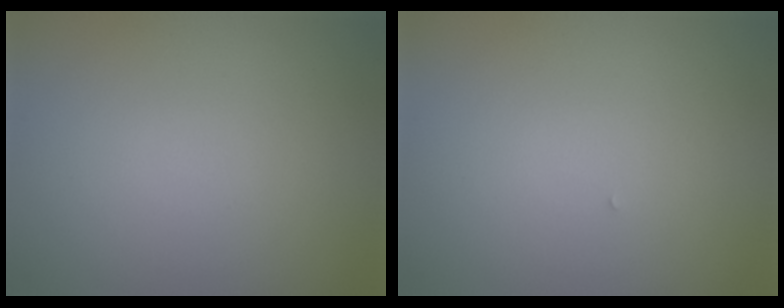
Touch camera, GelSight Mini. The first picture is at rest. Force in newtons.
{"total": 0.0}